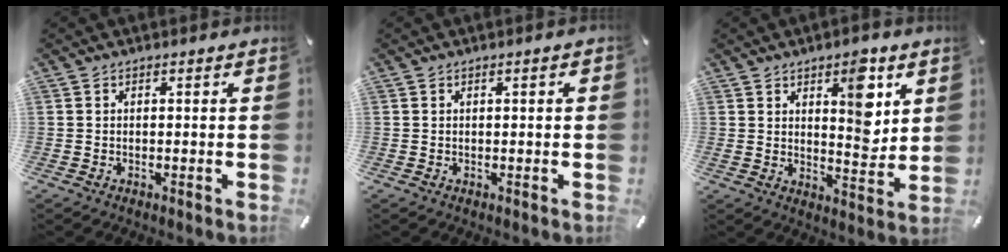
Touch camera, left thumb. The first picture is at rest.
{"total": 0.9, "force": [0.1, 0.2, 0.9], "torque": [-0.015, 0.000, 0.001]}
{"total": 10.4, "force": [5.1, 5.0, 7.6], "torque": [-0.085, -0.035, 0.079]}